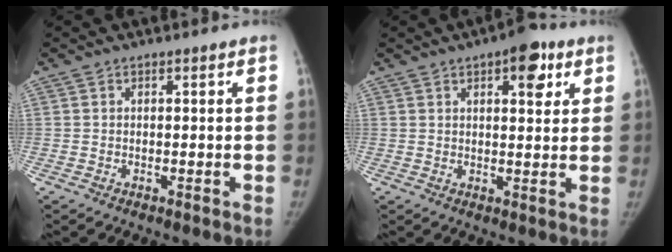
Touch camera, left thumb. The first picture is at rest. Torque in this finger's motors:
{"motor_torque": [0.68, 0.49, 0.87, -0.90, 0.20]}